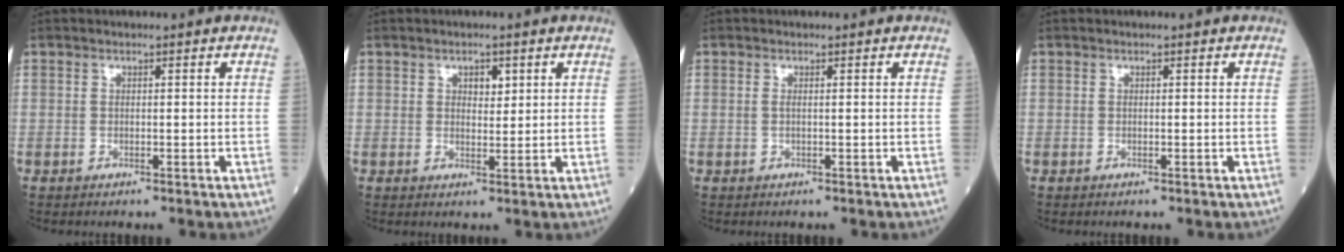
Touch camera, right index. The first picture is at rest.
{"total": 1.4, "force": [0.6, 1.0, 0.8], "torque": [-0.007, -0.002, 0.007]}
{"total": 0.6, "force": [0.1, 0.0, 0.5], "torque": [-0.016, -0.001, -0.001]}
{"total": 0.0}